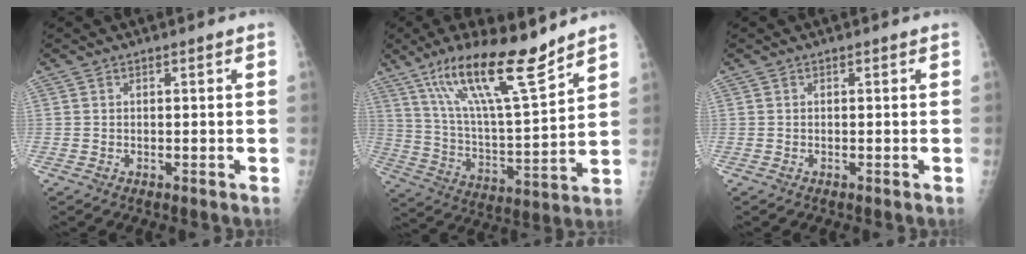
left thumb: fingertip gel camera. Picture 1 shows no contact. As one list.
[{"total": 19.0, "force": [13.2, 3.1, 13.2], "torque": [-0.214, -0.068, 0.239]}, {"total": 0.0}]